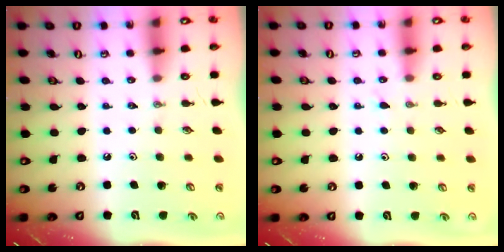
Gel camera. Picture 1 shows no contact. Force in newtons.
{"total": 4.4, "press": 4.4, "slide": 0.6}